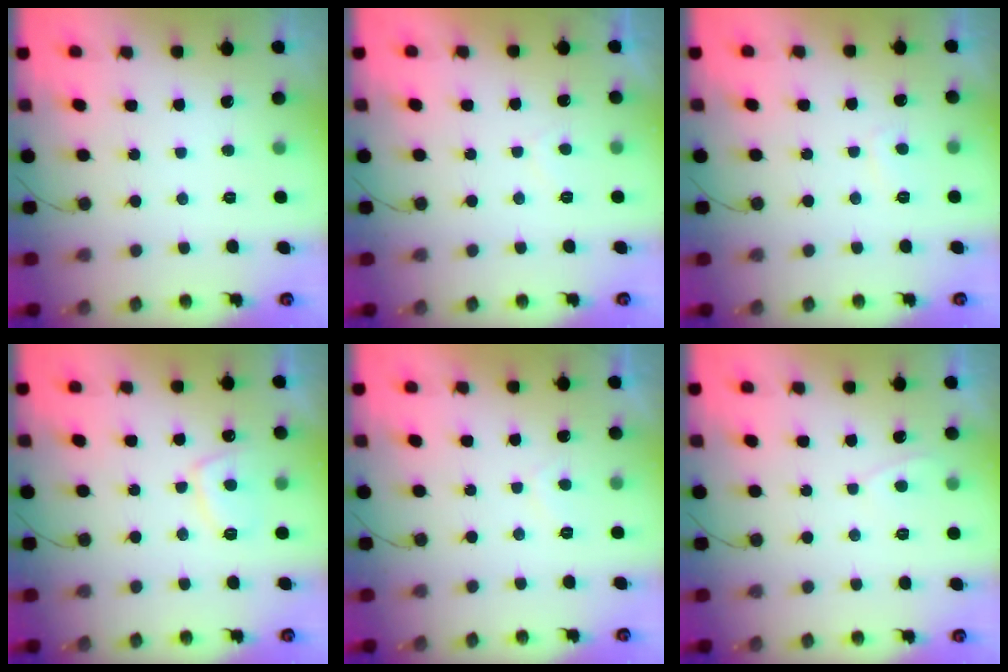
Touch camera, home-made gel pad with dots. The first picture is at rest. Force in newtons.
{"total": 1.9, "press": 1.7, "slide": 0.7}
{"total": 1.6, "press": 1.5, "slide": 0.6}
{"total": 6.4, "press": 6.4, "slide": 1.1}
{"total": 1.7, "press": 1.6, "slide": 0.7}
{"total": 2.3, "press": 2.3, "slide": 0.2}